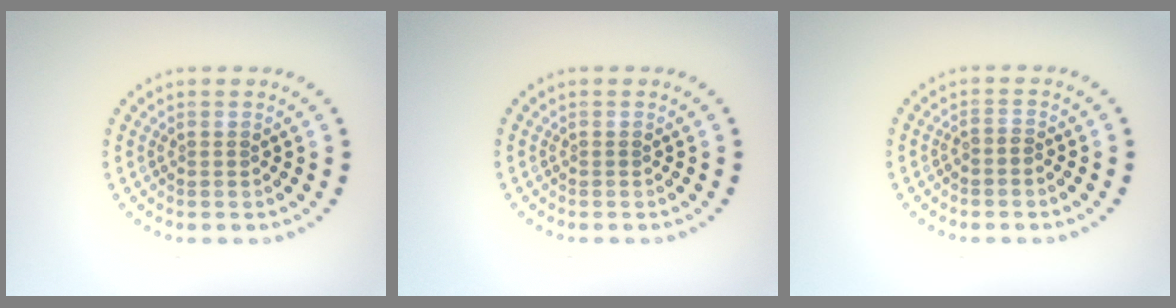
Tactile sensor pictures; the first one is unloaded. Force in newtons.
{"total": 0.0}
{"total": 0.6, "press": 0.3, "slide": 0.5}